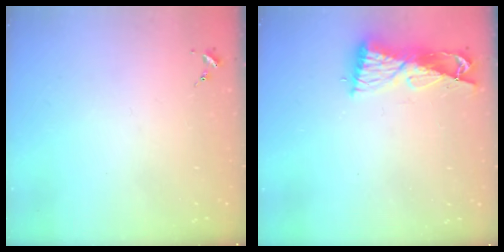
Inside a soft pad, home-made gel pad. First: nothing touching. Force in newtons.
{"total": 8.8, "press": 8.7, "slide": 1.0}